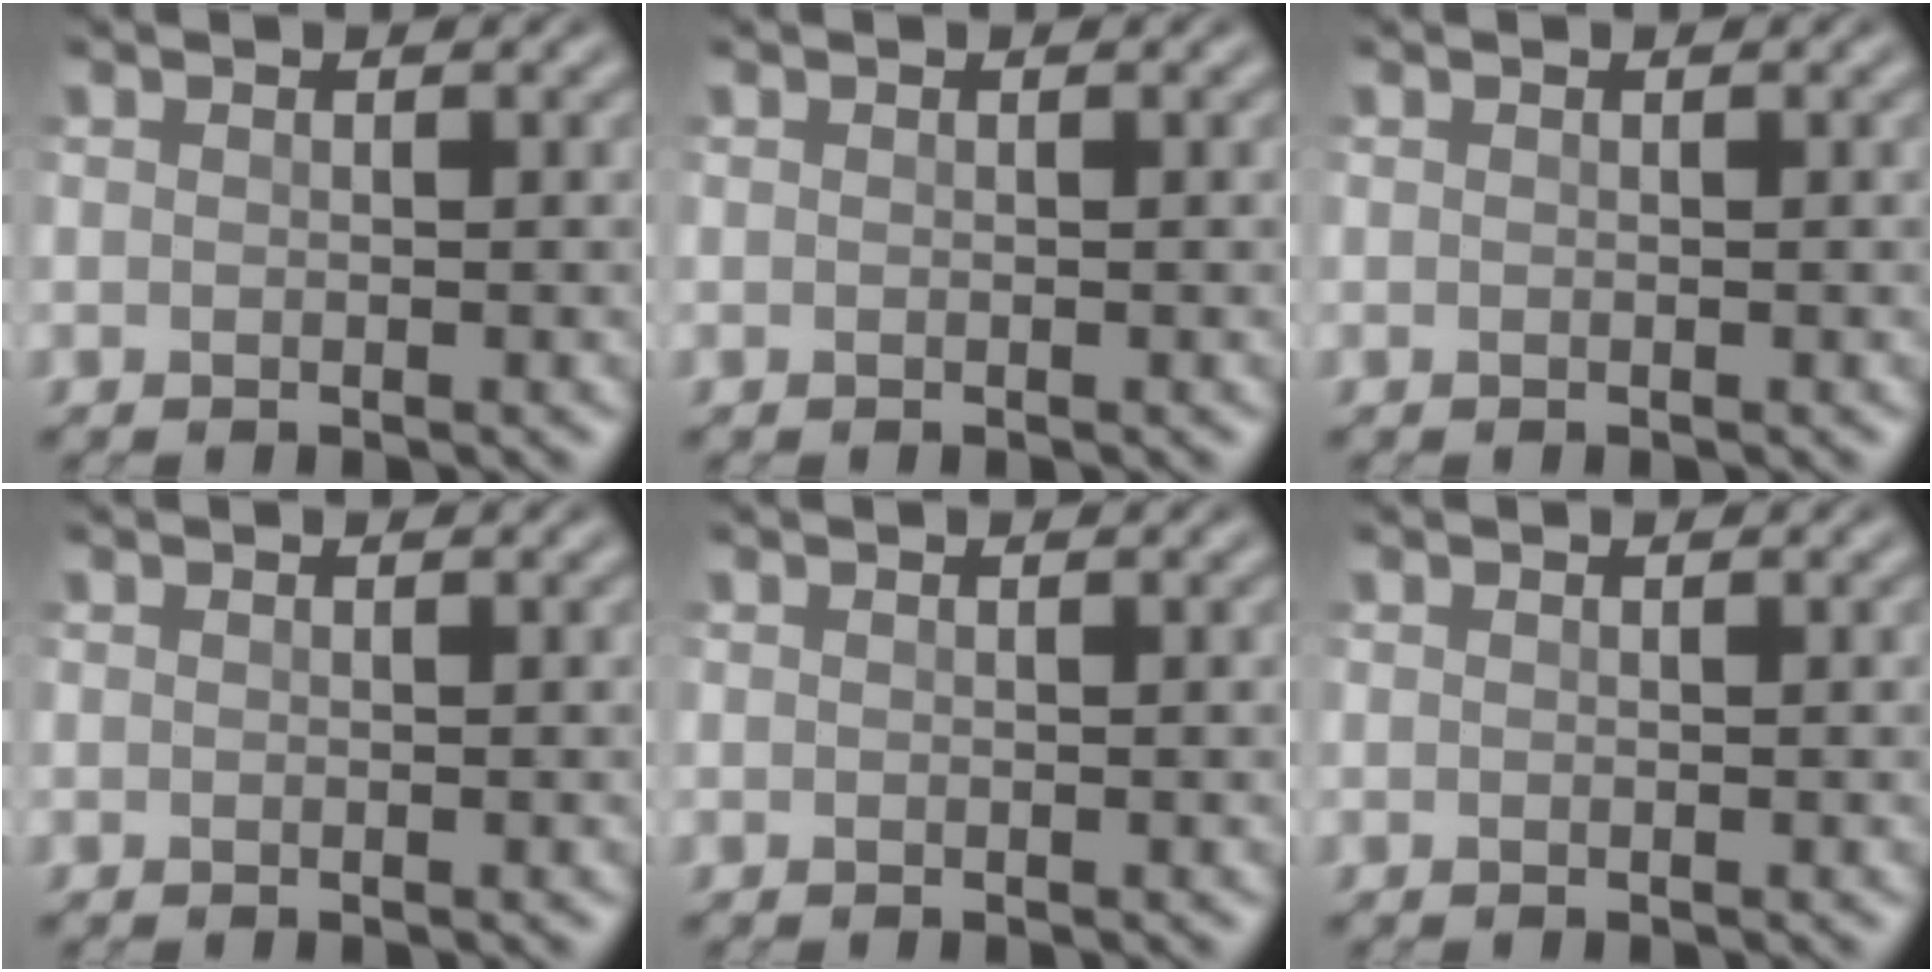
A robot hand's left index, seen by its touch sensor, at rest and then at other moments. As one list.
[{"total": 0.0}, {"total": 0.0}, {"total": 0.0}, {"total": 0.0}, {"total": 0.0}]